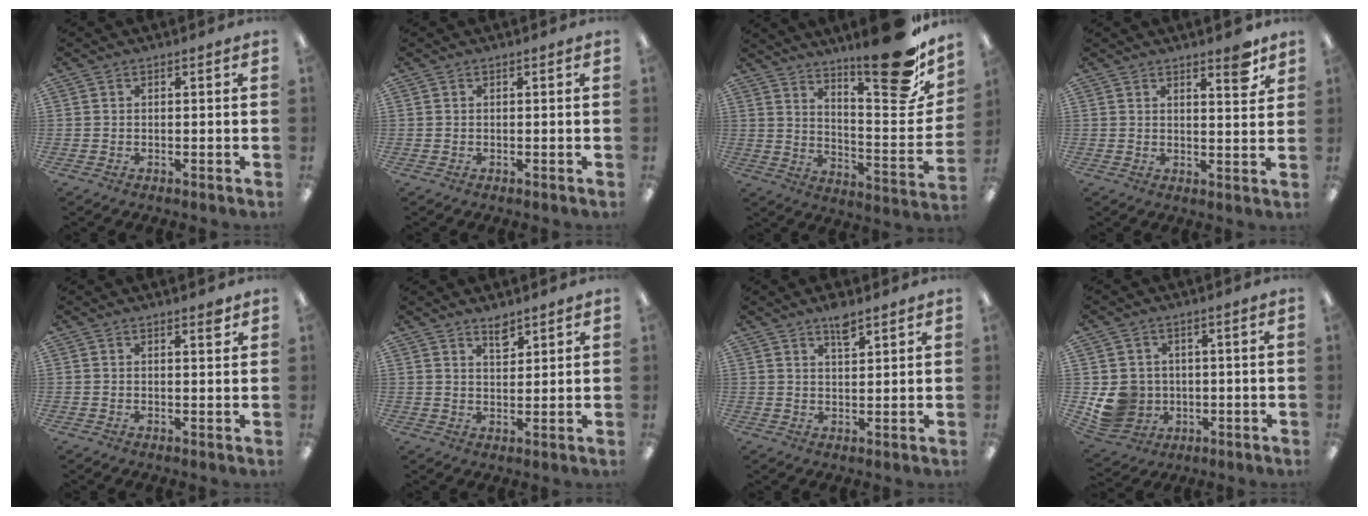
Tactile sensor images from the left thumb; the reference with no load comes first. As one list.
[{"total": 0.0}, {"total": 20.4, "force": [15.5, 5.6, 12.0], "torque": [-0.139, -0.130, 0.249]}, {"total": 5.6, "force": [4.2, 1.5, 3.4], "torque": [-0.031, -0.031, 0.064]}, {"total": 2.0, "force": [1.6, 0.3, 1.1], "torque": [-0.009, -0.008, 0.025]}, {"total": 4.1, "force": [3.5, 1.4, 1.8], "torque": [-0.018, -0.021, 0.058]}, {"total": 4.8, "force": [3.6, 1.4, 2.8], "torque": [-0.040, -0.017, 0.060]}, {"total": 8.3, "force": [-0.1, 8.0, 2.4], "torque": [-0.056, 0.004, 0.008]}]